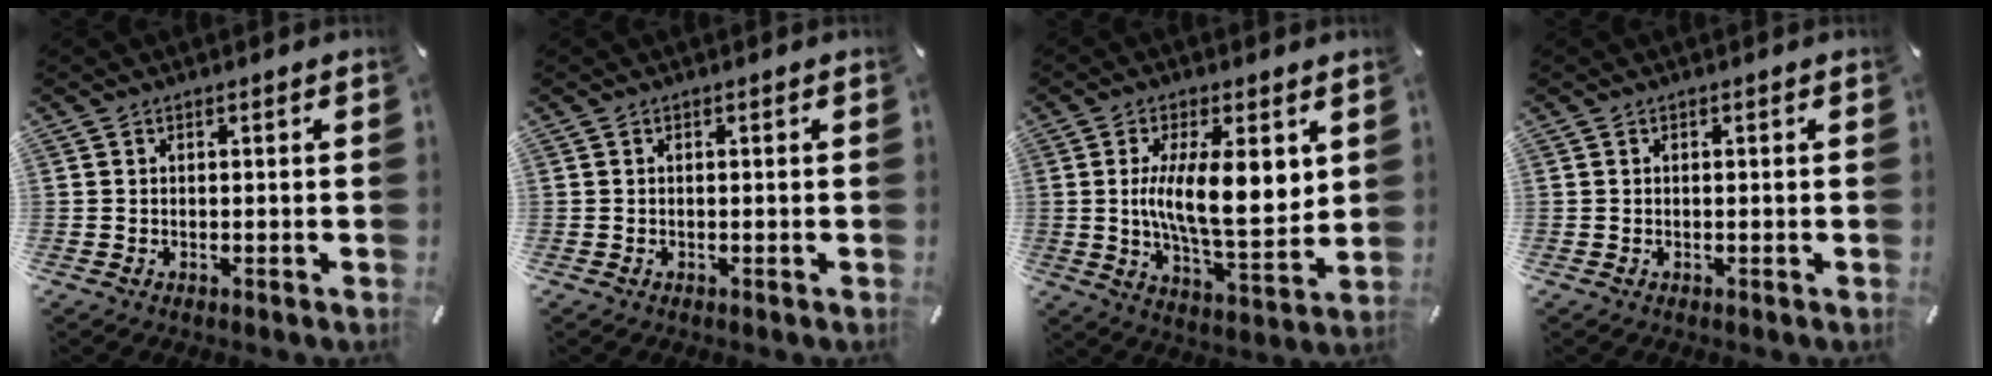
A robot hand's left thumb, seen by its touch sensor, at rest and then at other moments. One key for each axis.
{"total": 0.0}
{"total": 14.8, "fx": 2.8, "fy": 5.3, "fz": 13.5, "tx": -0.244, "ty": -0.016, "tz": 0.041}
{"total": 0.0}